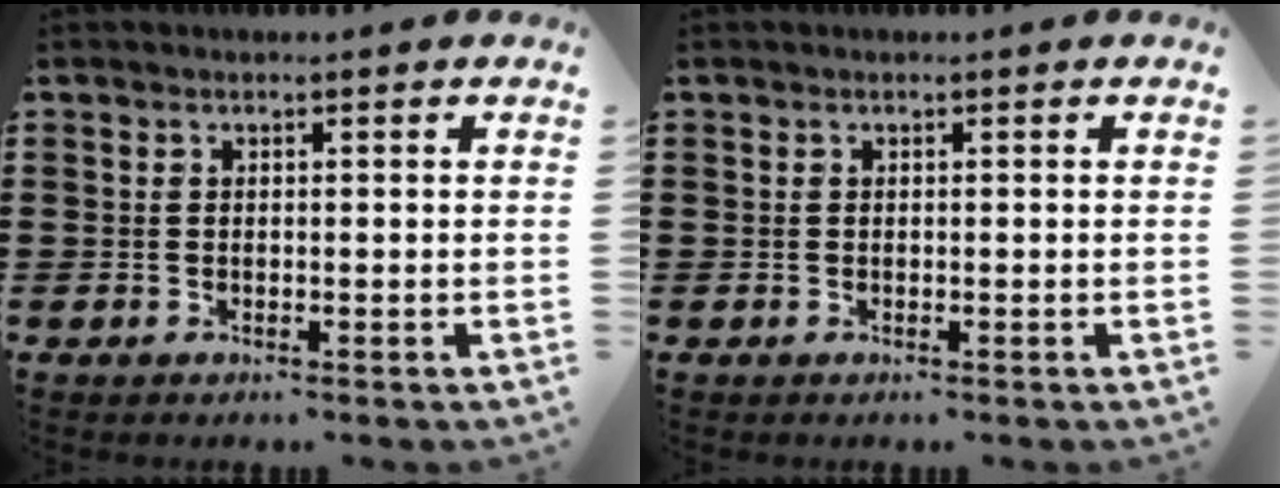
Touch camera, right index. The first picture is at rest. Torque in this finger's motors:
{"motor_torque": [-0.76, 1.38, -0.04, -0.01]}